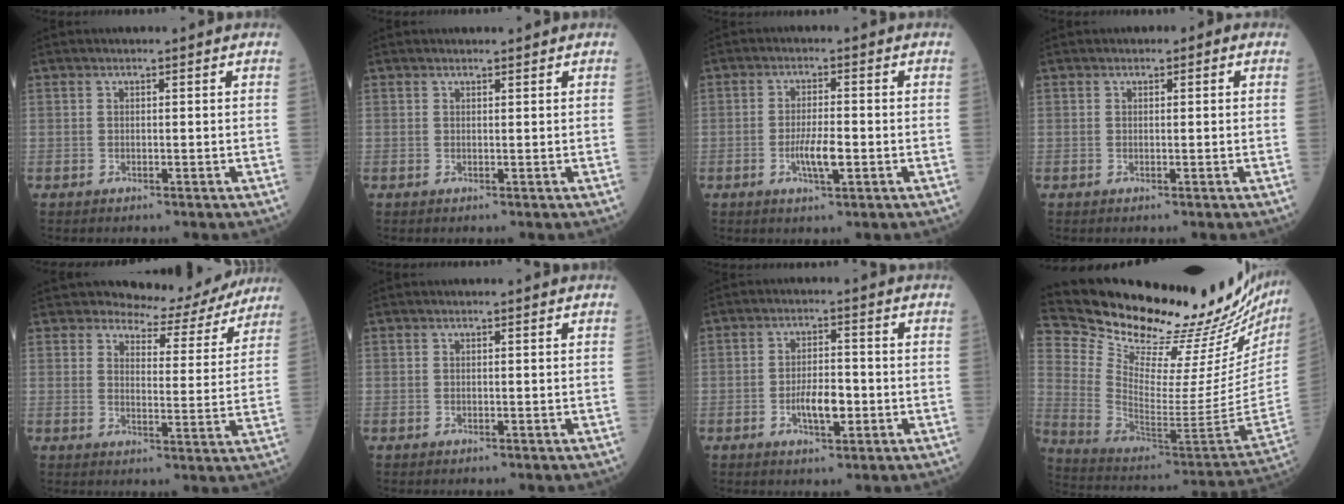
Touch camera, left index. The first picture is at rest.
{"total": 0.9, "force": [0.9, 0.1, 0.1], "torque": [-0.008, 0.004, 0.015]}
{"total": 4.3, "force": [-1.3, 0.8, 4.1], "torque": [-0.081, -0.002, -0.022]}
{"total": 0.8, "force": [0.2, 0.7, 0.4], "torque": [-0.005, 0.006, 0.000]}
{"total": 9.9, "force": [9.5, 2.5, 1.2], "torque": [-0.008, -0.018, 0.111]}
{"total": 0.0}
{"total": 5.1, "force": [-1.5, 1.9, 4.5], "torque": [-0.083, 0.001, -0.026]}
{"total": 31.7, "force": [28.8, 3.3, 12.9], "torque": [-0.220, -0.132, 0.400]}